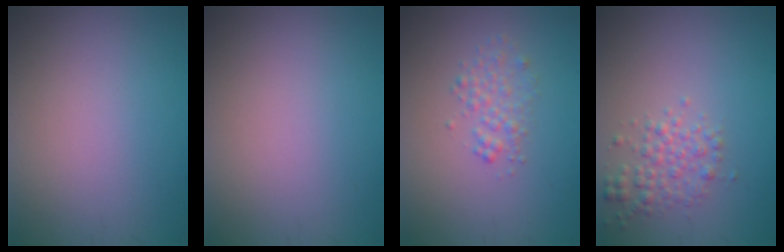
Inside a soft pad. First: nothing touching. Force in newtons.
{"total": 0.0}
{"total": 1.8, "press": 1.8, "slide": 0.0}
{"total": 2.4, "press": 2.4, "slide": 0.0}